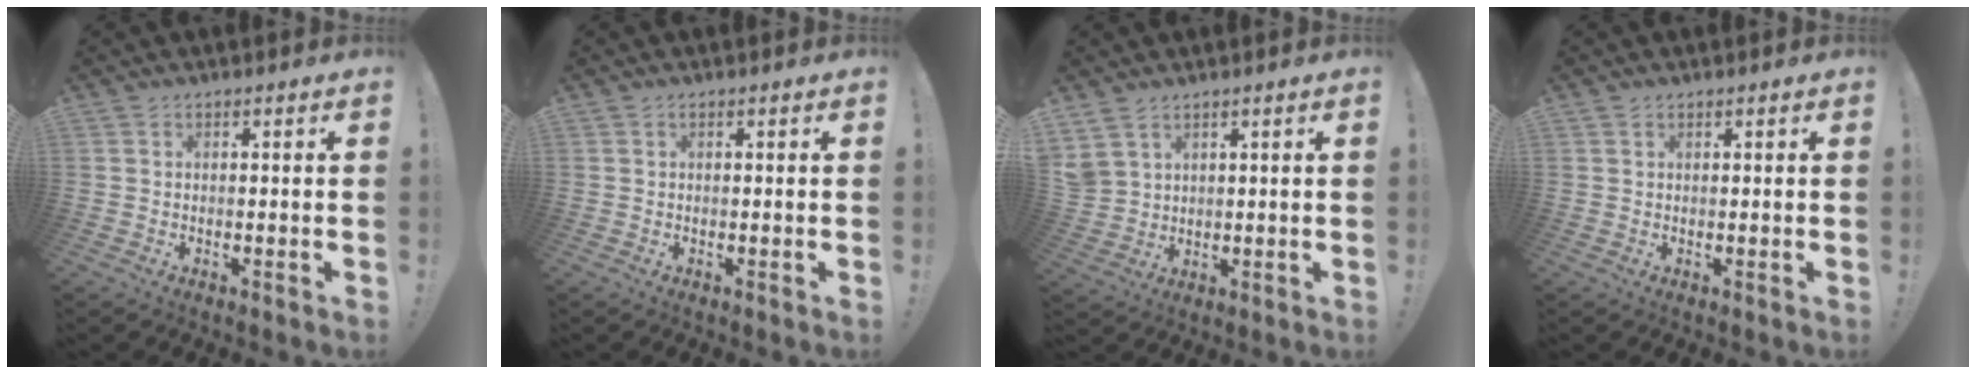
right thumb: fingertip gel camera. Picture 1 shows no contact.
{"total": 0.0}
{"total": 5.3, "force": [3.7, 3.3, 2.0], "torque": [-0.052, -0.015, 0.075]}
{"total": 0.6, "force": [0.5, 0.4, 0.1], "torque": [0.000, -0.001, 0.009]}